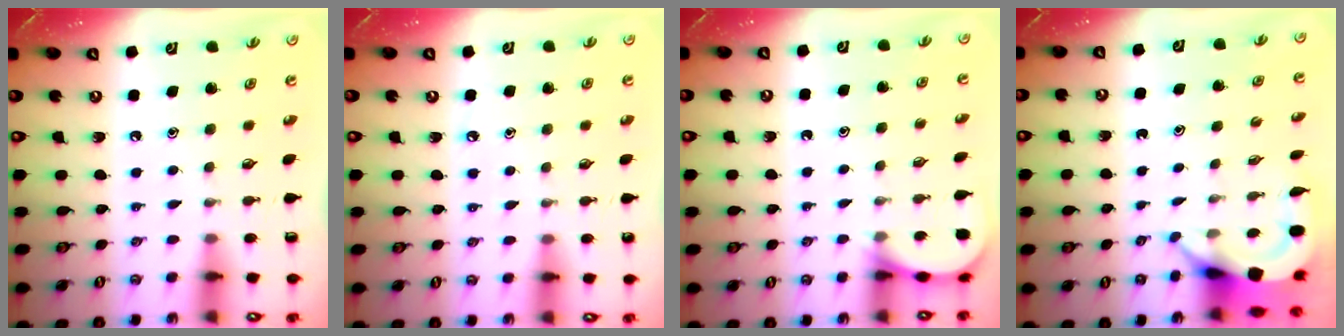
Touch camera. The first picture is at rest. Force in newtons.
{"total": 3.7, "press": 3.6, "slide": 0.5}
{"total": 3.9, "press": 3.9, "slide": 0.5}
{"total": 3.9, "press": 3.9, "slide": 0.1}